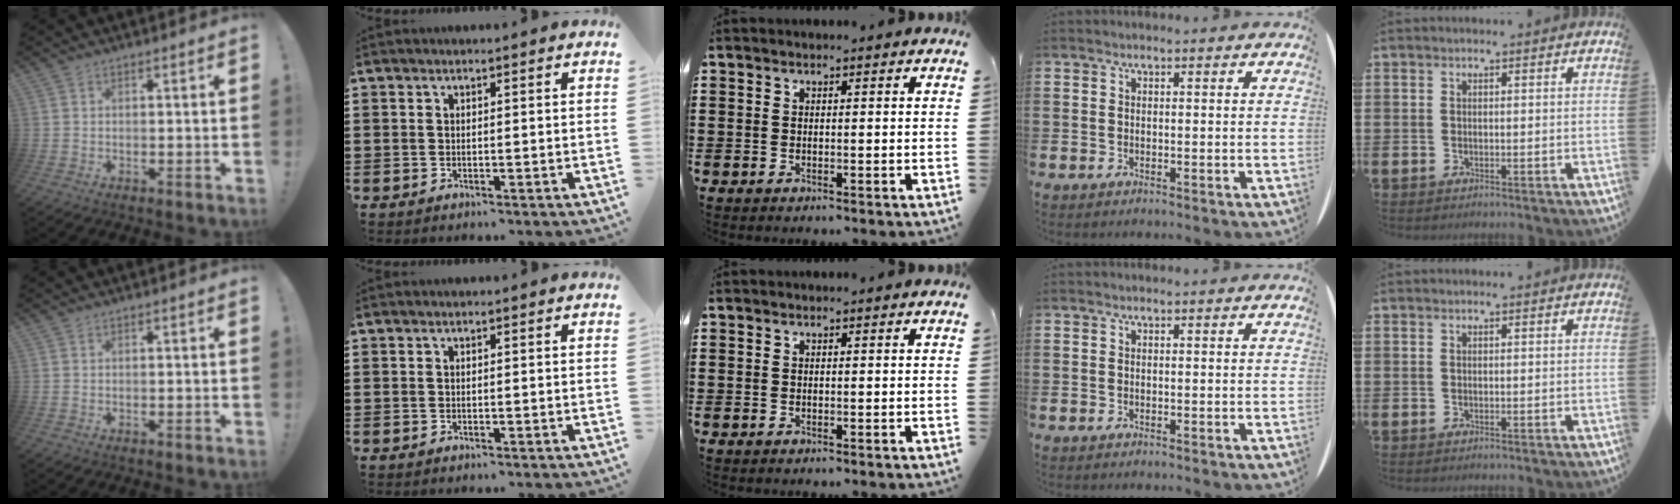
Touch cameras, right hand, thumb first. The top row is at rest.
{}